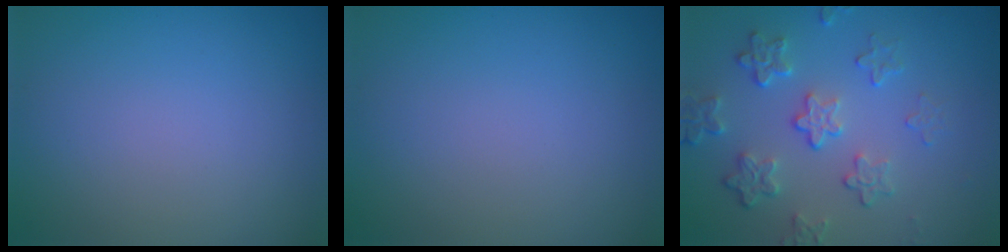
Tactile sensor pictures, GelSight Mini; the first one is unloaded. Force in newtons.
{"total": 0.0}
{"total": 4.6, "press": 3.4, "slide": 3.1}